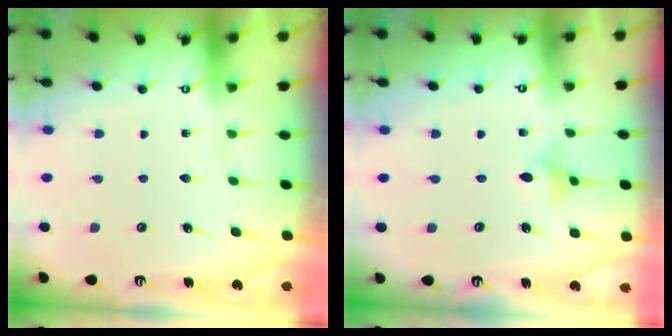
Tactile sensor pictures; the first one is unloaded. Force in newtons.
{"total": 2.9, "press": 2.9, "slide": 0.5}